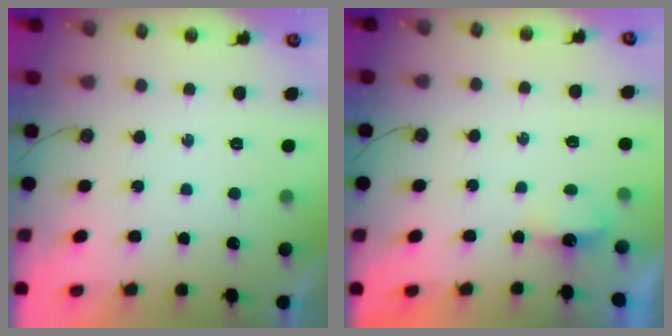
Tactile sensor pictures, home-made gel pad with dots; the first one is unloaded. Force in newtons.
{"total": 2.9, "press": 2.8, "slide": 0.6}